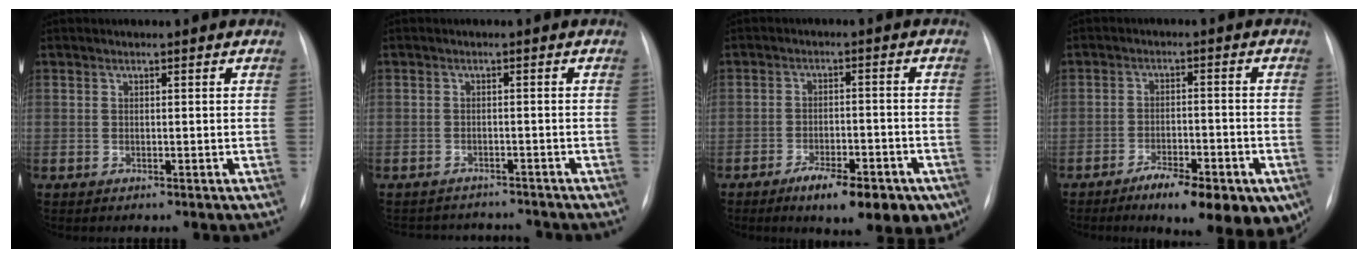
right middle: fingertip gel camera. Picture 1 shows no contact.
{"total": 7.2, "force": [-6.7, 2.7, 0.4], "torque": [-0.005, 0.015, -0.081]}
{"total": 11.2, "force": [-7.2, 3.9, 7.8], "torque": [-0.092, 0.002, -0.101]}
{"total": 12.8, "force": [-8.0, 4.8, 8.9], "torque": [-0.082, 0.010, -0.109]}